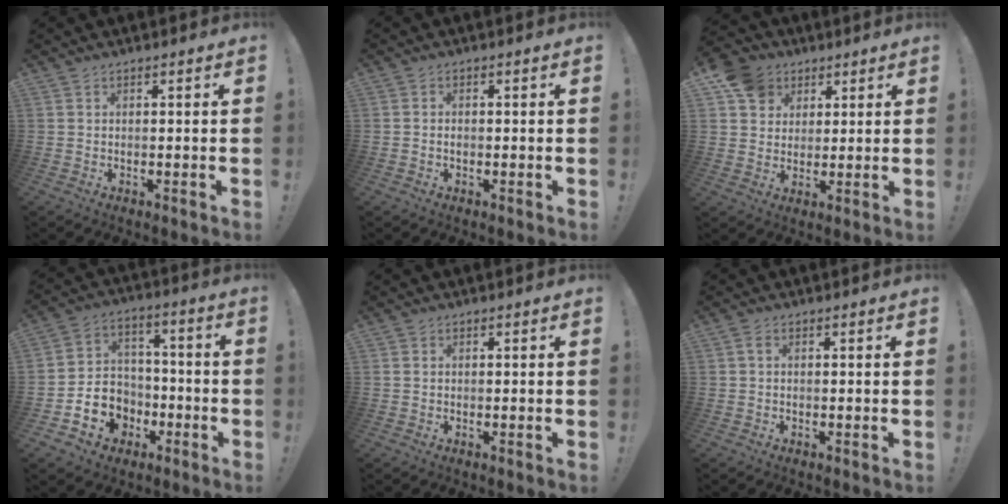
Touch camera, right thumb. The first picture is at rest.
{"total": 0.8, "force": [-0.5, 0.5, 0.3], "torque": [-0.004, 0.002, -0.010]}
{"total": 10.1, "force": [4.4, 8.4, 3.3], "torque": [-0.039, -0.022, 0.089]}
{"total": 11.3, "force": [-4.8, 9.4, 3.8], "torque": [-0.056, 0.028, -0.080]}
{"total": 0.6, "force": [0.0, 0.6, 0.1], "torque": [0.000, 0.002, 0.000]}
{"total": 1.2, "force": [0.2, 0.6, 1.0], "torque": [-0.014, 0.002, 0.002]}